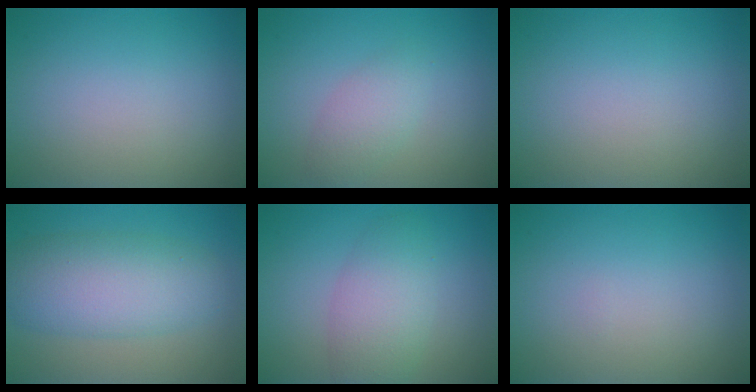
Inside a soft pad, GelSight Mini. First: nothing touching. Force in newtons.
{"total": 2.2, "press": 2.2, "slide": 0.0}
{"total": 0.0}
{"total": 6.6, "press": 6.6, "slide": 0.2}
{"total": 4.2, "press": 4.2, "slide": 0.2}
{"total": 0.0}